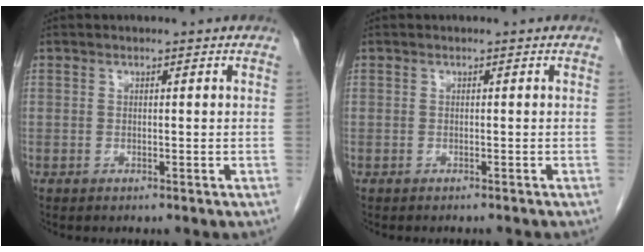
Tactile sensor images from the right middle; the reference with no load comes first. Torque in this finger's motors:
{"motor_torque": [0.07, 0.00, 0.00, 0.00]}